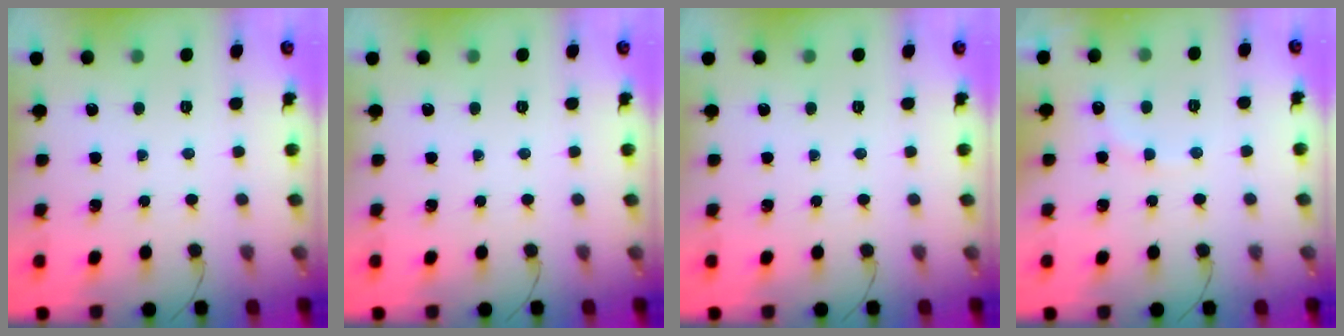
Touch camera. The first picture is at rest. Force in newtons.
{"total": 0.0}
{"total": 0.0}
{"total": 7.8, "press": 7.7, "slide": 1.6}